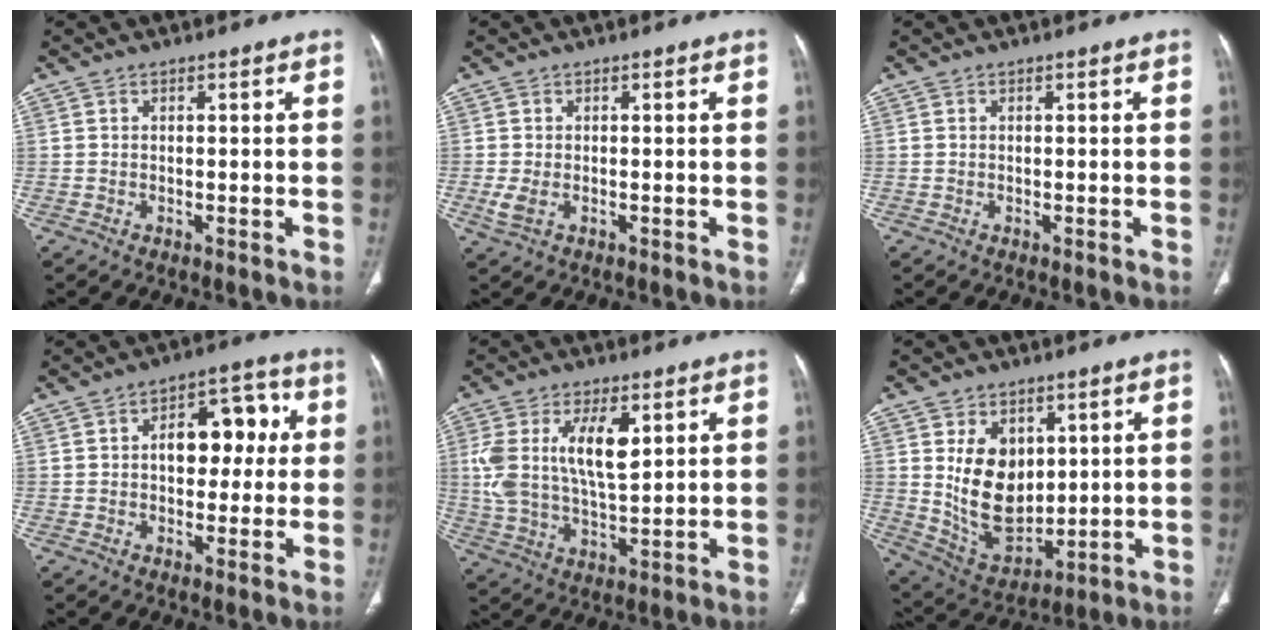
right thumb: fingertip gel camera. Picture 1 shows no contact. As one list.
[{"total": 2.3, "force": [-0.5, 1.3, 1.8], "torque": [-0.048, -0.004, -0.009]}, {"total": 0.0}, {"total": 10.6, "force": [1.3, 6.7, 8.1], "torque": [-0.073, 0.028, 0.015]}, {"total": 13.1, "force": [4.0, 6.1, 10.8], "torque": [-0.208, -0.012, 0.081]}, {"total": 14.4, "force": [2.9, 9.9, 10.0], "torque": [-0.122, -0.026, 0.078]}]